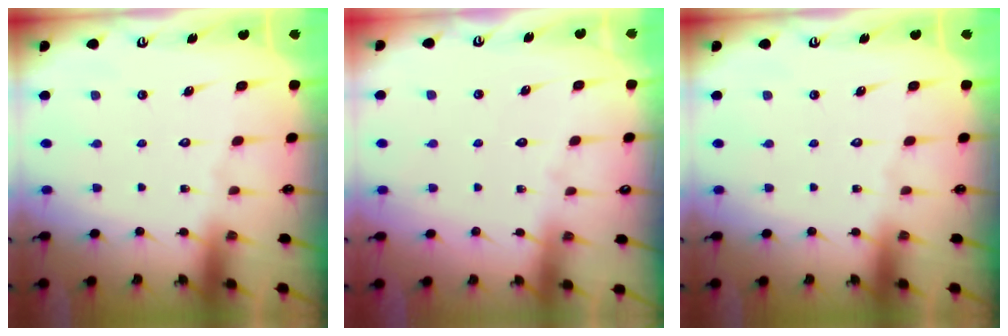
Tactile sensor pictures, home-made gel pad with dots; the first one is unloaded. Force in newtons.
{"total": 2.6, "press": 2.6, "slide": 0.2}
{"total": 0.0}